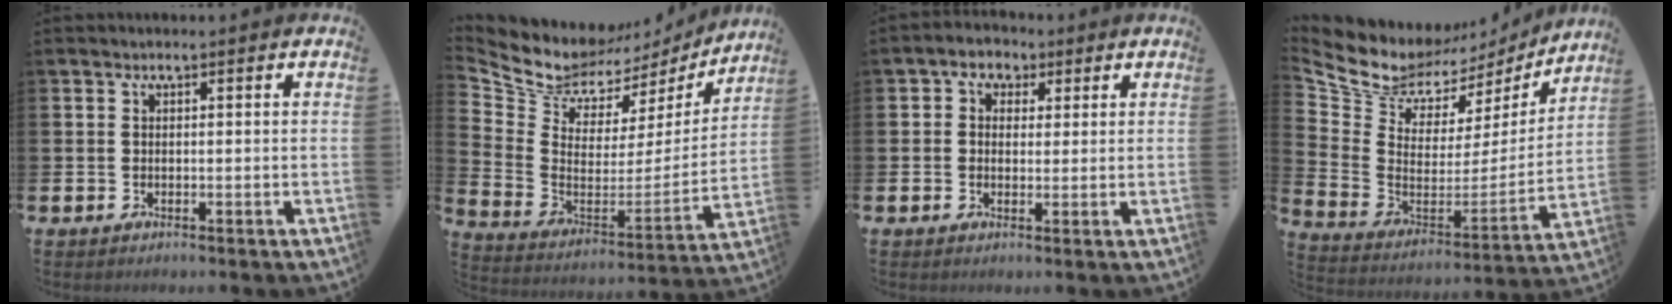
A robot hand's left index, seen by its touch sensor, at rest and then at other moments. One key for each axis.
{"total": 7.8, "fx": 7.1, "fy": 3.3, "fz": 0.9, "tx": -0.067, "ty": -0.059, "tz": 0.121}
{"total": 2.7, "fx": 1.4, "fy": 2.4, "fz": 0.2, "tx": -0.018, "ty": 0.003, "tz": 0.020}
{"total": 8.6, "fx": 7.3, "fy": 4.2, "fz": 1.6, "tx": -0.080, "ty": -0.053, "tz": 0.126}